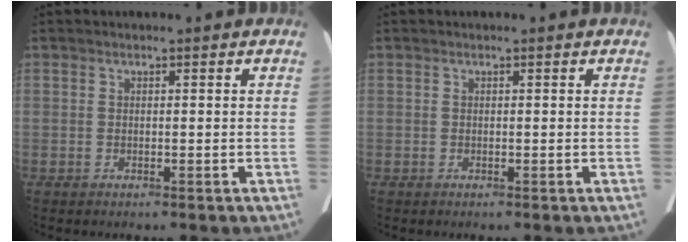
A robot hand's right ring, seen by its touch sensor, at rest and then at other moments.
{"total": 0.0}